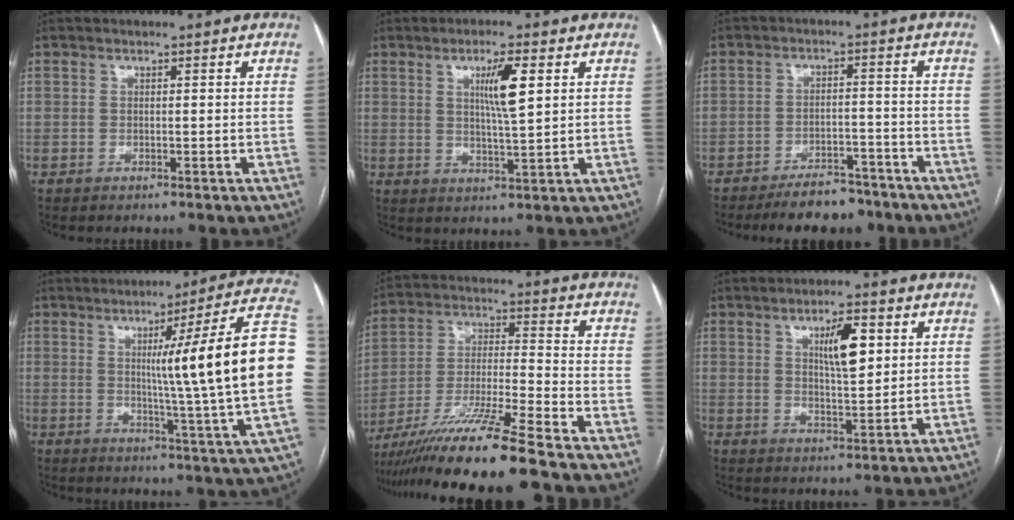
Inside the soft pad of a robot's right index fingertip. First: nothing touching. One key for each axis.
{"total": 6.2, "fx": 2.1, "fy": 0.3, "fz": 5.8, "tx": -0.101, "ty": -0.003, "tz": 0.037}
{"total": 7.8, "fx": -6.7, "fy": 2.9, "fz": 2.9, "tx": -0.037, "ty": -0.001, "tz": -0.104}
{"total": 21.1, "fx": 1.9, "fy": -2.3, "fz": 20.8, "tx": -0.238, "ty": 0.004, "tz": 0.012}
{"total": 15.9, "fx": -12.6, "fy": -1.6, "fz": 9.5, "tx": -0.179, "ty": -0.024, "tz": -0.225}
{"total": 6.8, "fx": 2.5, "fy": 1.7, "fz": 6.2, "tx": -0.104, "ty": 0.003, "tz": 0.043}